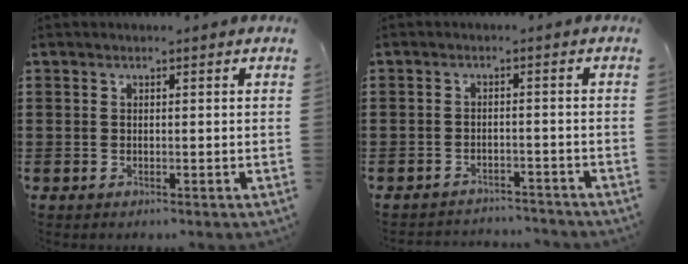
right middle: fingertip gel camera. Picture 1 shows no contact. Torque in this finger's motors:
{"motor_torque": [0.01, -0.01, 0.00, 0.02]}